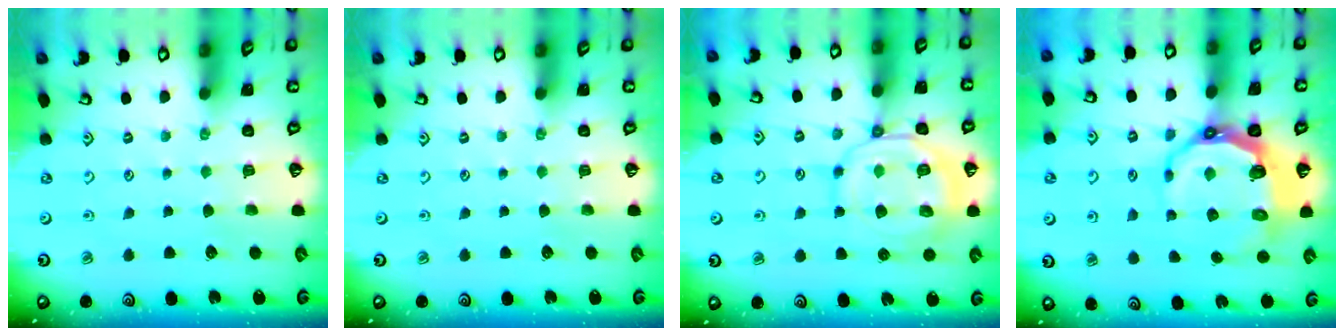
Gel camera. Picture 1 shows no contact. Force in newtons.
{"total": 0.0}
{"total": 12.7, "press": 12.6, "slide": 1.5}
{"total": 10.7, "press": 9.7, "slide": 4.5}